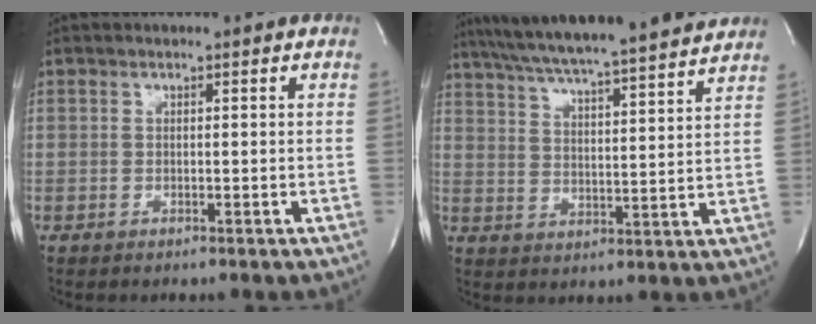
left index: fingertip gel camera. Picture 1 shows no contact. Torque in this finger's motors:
{"motor_torque": [0.13, -0.24, 0.81, 0.17]}